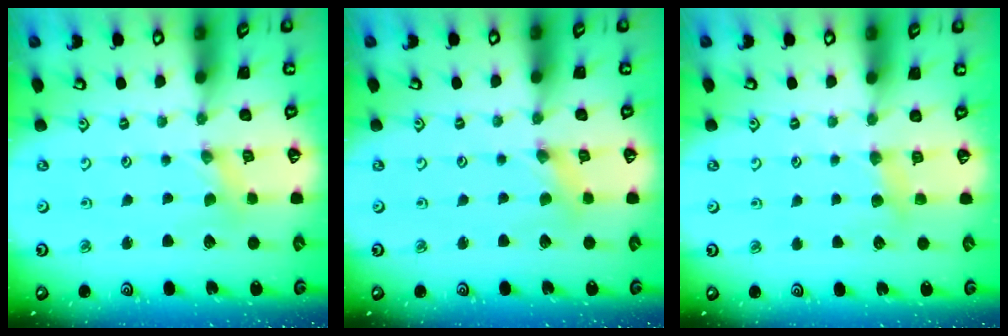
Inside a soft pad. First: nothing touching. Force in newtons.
{"total": 1.2, "press": 1.1, "slide": 0.2}
{"total": 5.9, "press": 5.9, "slide": 0.7}